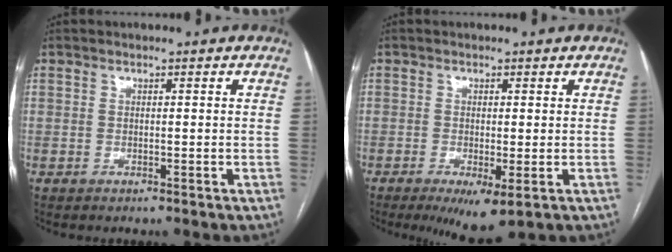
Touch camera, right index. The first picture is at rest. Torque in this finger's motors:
{"motor_torque": [1.06, -0.93, 0.36, 0.09]}